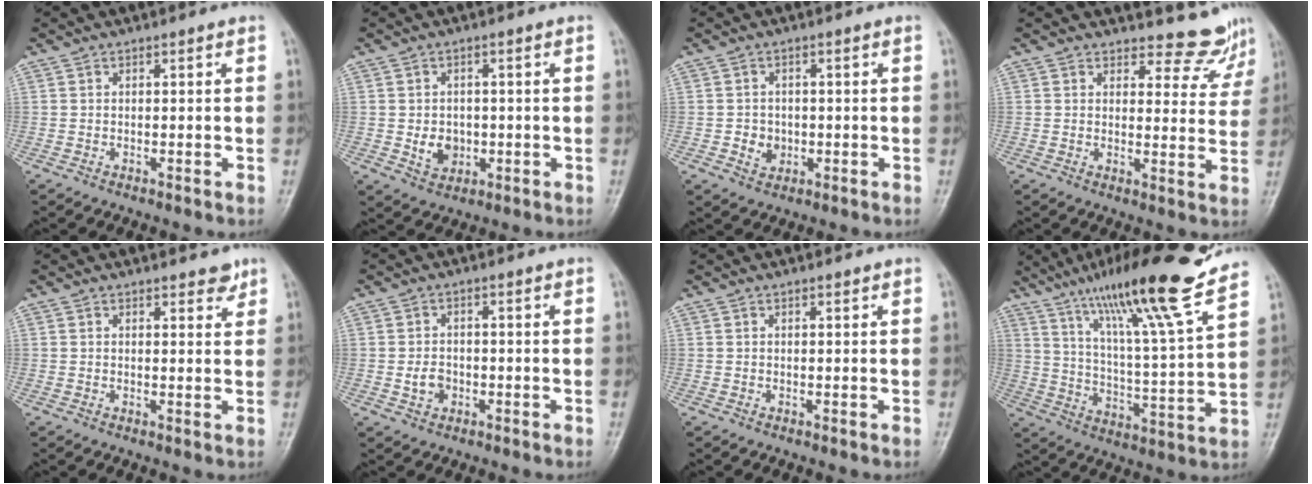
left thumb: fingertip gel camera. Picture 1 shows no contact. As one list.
[{"total": 4.7, "force": [-0.6, 3.9, 2.6], "torque": [-0.024, 0.001, -0.002]}, {"total": 3.4, "force": [-0.6, 3.0, 1.5], "torque": [-0.010, 0.003, -0.004]}, {"total": 6.8, "force": [6.5, 2.0, -0.2], "torque": [0.030, -0.064, 0.069]}, {"total": 2.7, "force": [2.1, 1.0, 1.2], "torque": [0.001, -0.013, 0.026]}, {"total": 3.1, "force": [-0.8, 2.5, 1.7], "torque": [-0.019, 0.004, -0.013]}, {"total": 0.6, "force": [0.5, 0.2, 0.3], "torque": [-0.007, -0.003, 0.007]}, {"total": 20.7, "force": [14.9, 1.1, 14.3], "torque": [-0.212, -0.063, 0.246]}]